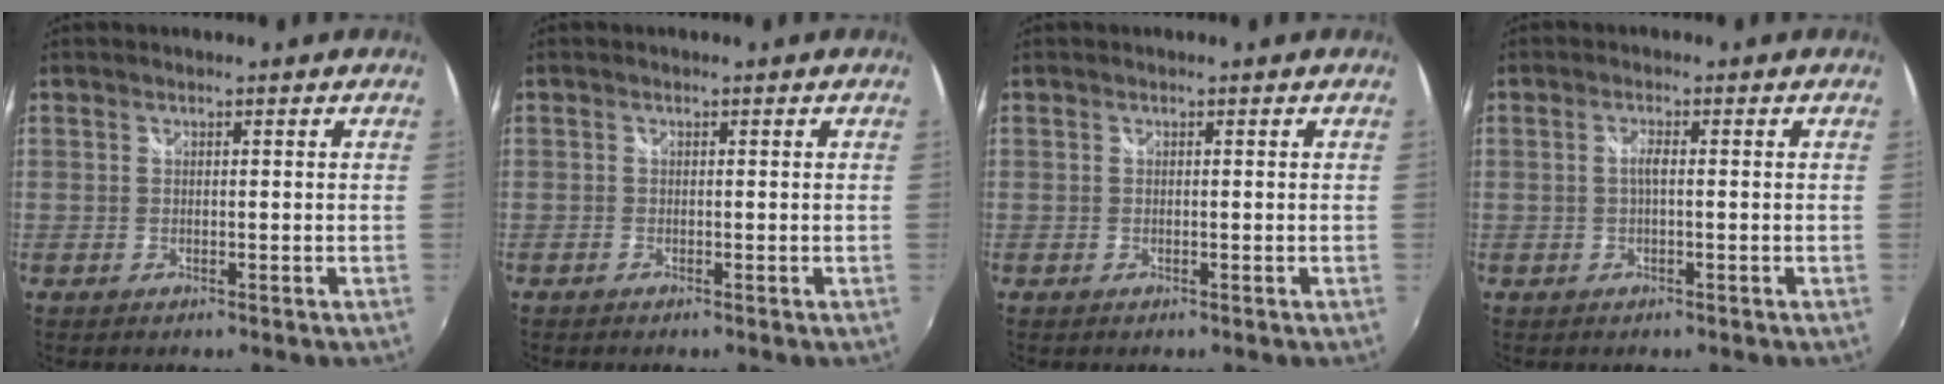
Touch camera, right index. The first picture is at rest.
{"total": 0.5, "force": [-0.4, 0.3, 0.0], "torque": [-0.002, -0.002, -0.012]}
{"total": 0.0}
{"total": 1.5, "force": [-0.2, 0.2, 1.5], "torque": [-0.028, 0.003, -0.006]}